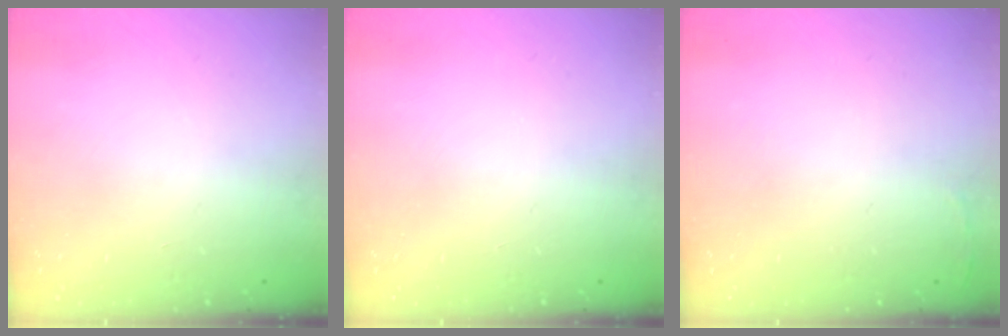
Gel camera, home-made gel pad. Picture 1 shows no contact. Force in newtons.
{"total": 0.0}
{"total": 2.5, "press": 2.4, "slide": 0.9}